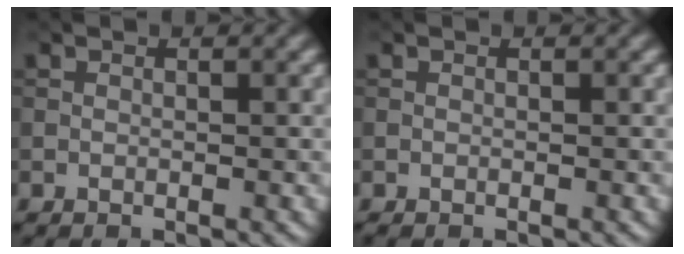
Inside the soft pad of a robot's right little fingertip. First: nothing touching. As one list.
[{"total": 0.0}]